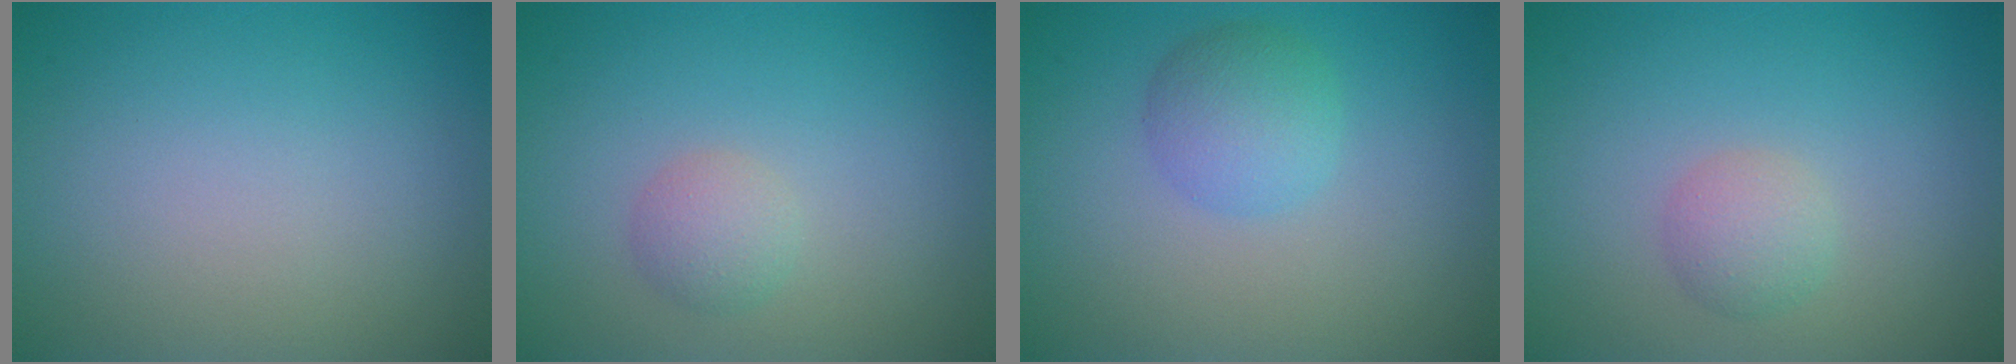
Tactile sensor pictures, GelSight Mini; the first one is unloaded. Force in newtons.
{"total": 1.7, "press": 1.7, "slide": 0.0}
{"total": 2.9, "press": 2.9, "slide": 0.2}
{"total": 1.9, "press": 1.9, "slide": 0.1}